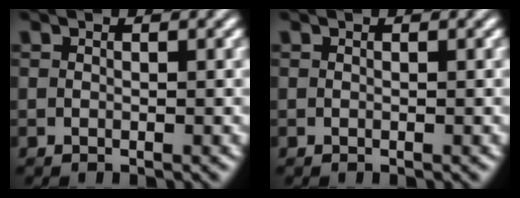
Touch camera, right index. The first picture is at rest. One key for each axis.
{"total": 0.0}